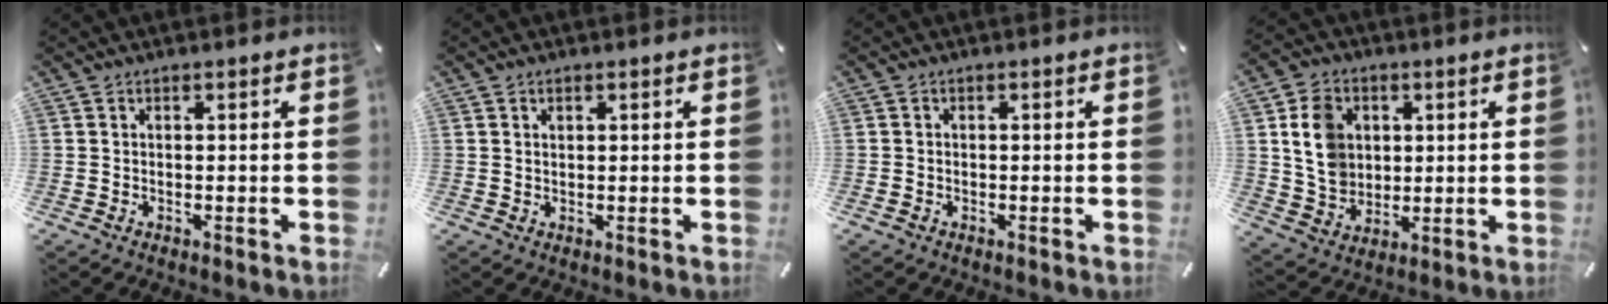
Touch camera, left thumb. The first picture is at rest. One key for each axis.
{"total": 1.2, "fx": 0.6, "fy": 0.8, "fz": 0.6, "tx": -0.014, "ty": 0.003, "tz": 0.010}
{"total": 0.9, "fx": -0.3, "fy": 0.7, "fz": 0.4, "tx": -0.006, "ty": 0.003, "tz": -0.007}
{"total": 10.2, "fx": 2.3, "fy": 8.8, "fz": 4.7, "tx": -0.090, "ty": 0.008, "tz": 0.044}